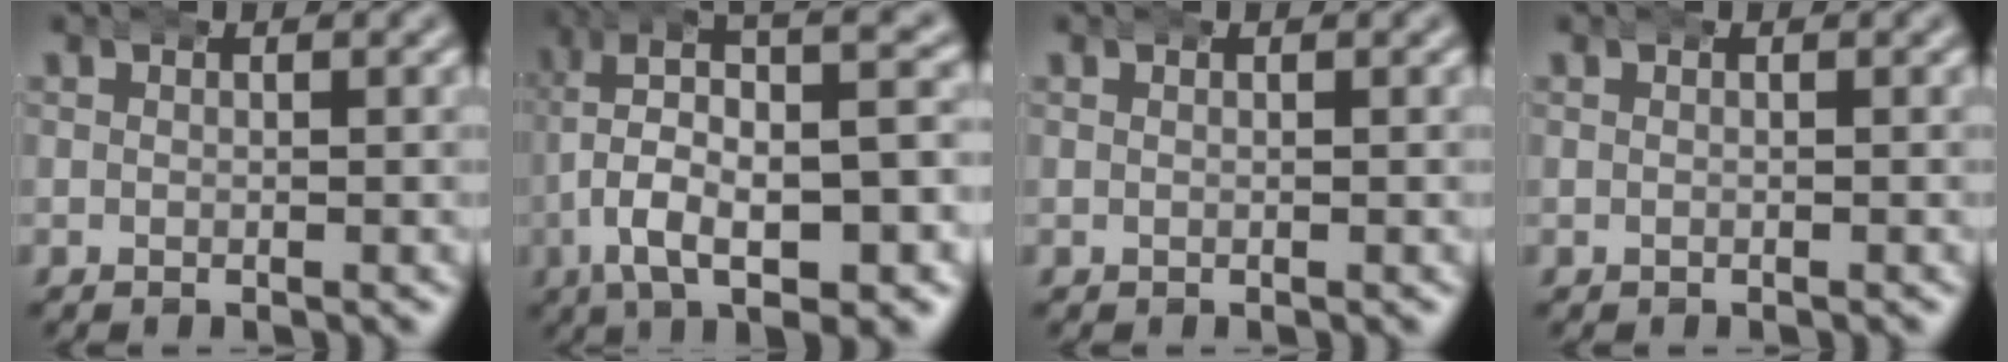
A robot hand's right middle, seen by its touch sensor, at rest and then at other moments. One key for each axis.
{"total": 9.1, "fx": 0.1, "fy": 4.3, "fz": 8.0, "tx": -0.148, "ty": -0.025, "tz": 0.015}
{"total": 0.0}
{"total": 0.0}